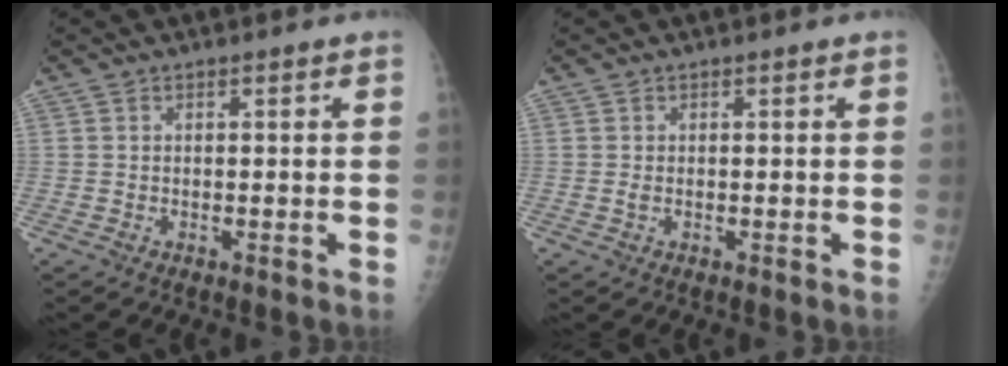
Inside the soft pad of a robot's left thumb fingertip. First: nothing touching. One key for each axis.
{"total": 0.6, "fx": 0.0, "fy": 0.3, "fz": 0.5, "tx": -0.012, "ty": -0.001, "tz": 0.001}